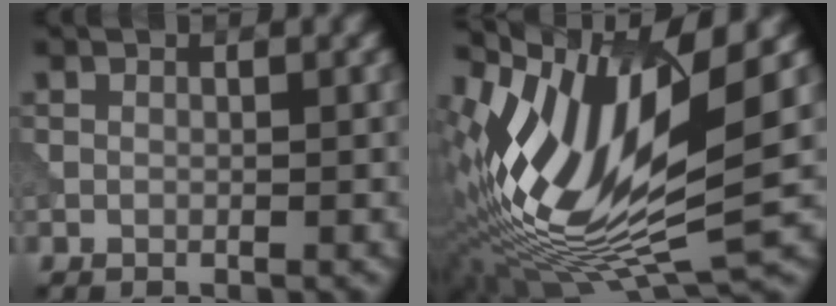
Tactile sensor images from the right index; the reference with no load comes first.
{"total": 13.1, "force": [2.2, 4.5, 12.1], "torque": [-0.238, 0.002, 0.048]}